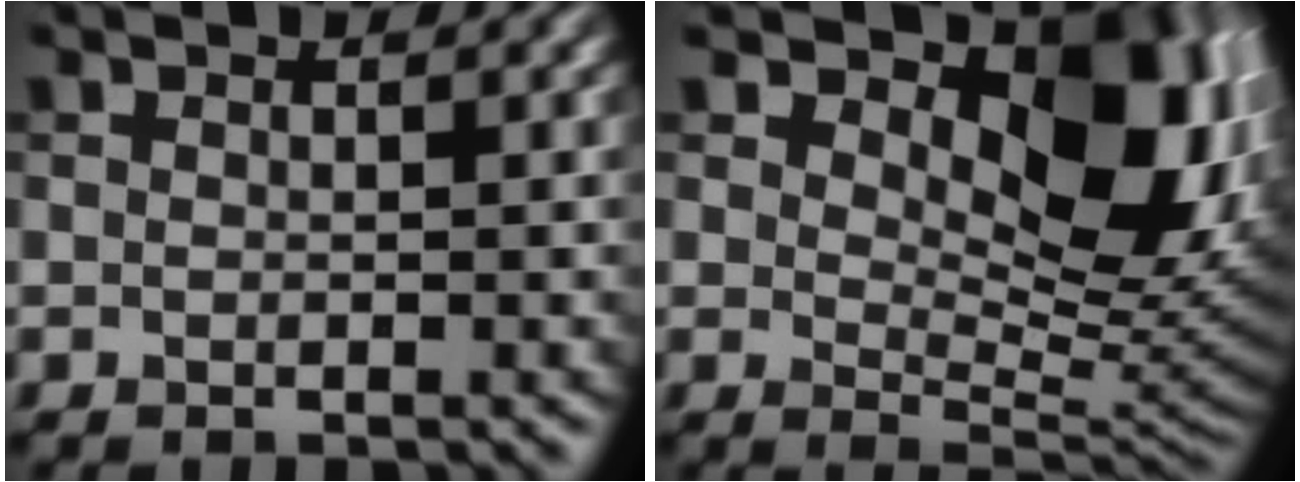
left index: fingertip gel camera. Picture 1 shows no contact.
{"total": 12.4, "force": [4.1, 7.0, 9.3], "torque": [-0.119, -0.005, 0.069]}